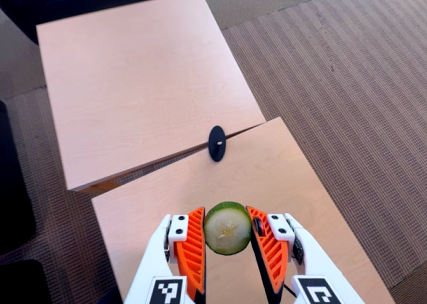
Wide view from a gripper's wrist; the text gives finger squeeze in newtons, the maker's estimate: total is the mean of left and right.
{"total": 12.3, "left": 12.9, "right": 11.6}